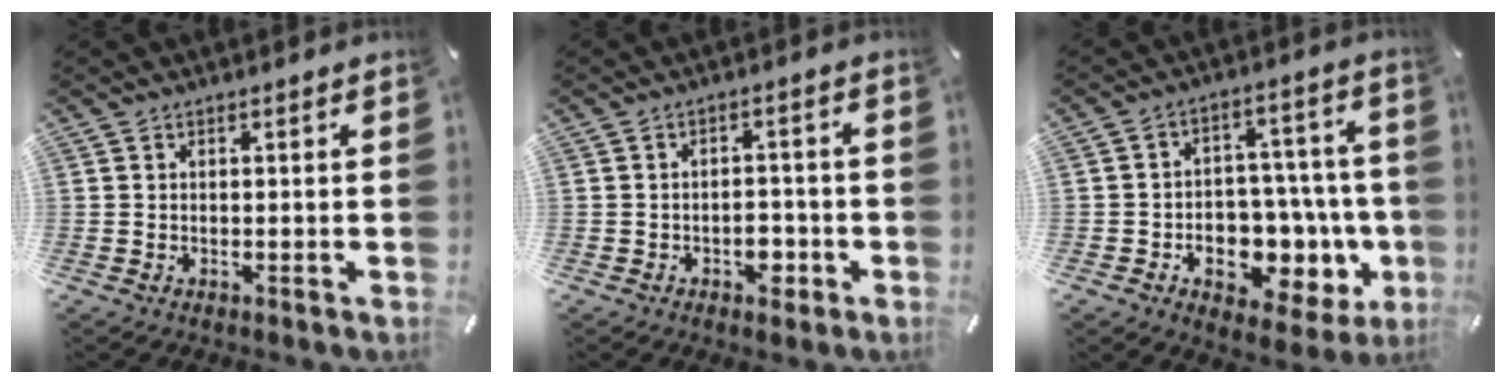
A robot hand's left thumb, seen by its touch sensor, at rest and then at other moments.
{"total": 4.6, "force": [-1.9, 3.0, 2.9], "torque": [-0.039, 0.006, -0.032]}
{"total": 11.6, "force": [-3.5, 8.6, 7.0], "torque": [-0.080, 0.010, -0.047]}